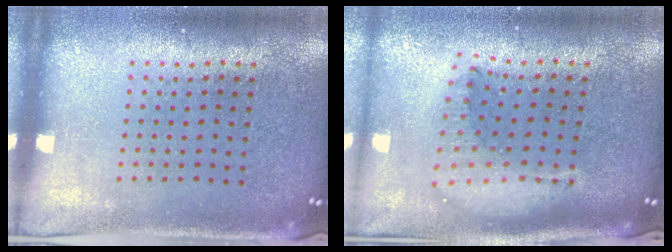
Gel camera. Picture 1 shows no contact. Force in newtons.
{"total": 1.8, "press": 1.5, "slide": 0.9}